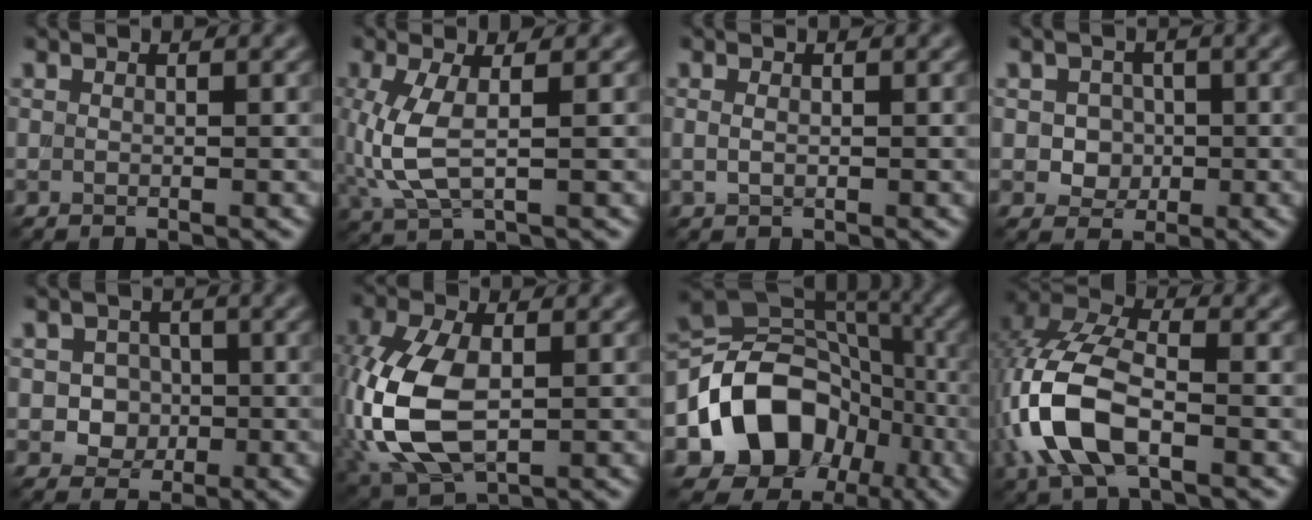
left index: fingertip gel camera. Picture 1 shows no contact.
{"total": 4.7, "force": [0.0, 1.8, 4.3], "torque": [-0.119, -0.007, 0.000]}
{"total": 0.7, "force": [0.0, 0.5, 0.6], "torque": [-0.016, -0.001, -0.001]}
{"total": 2.5, "force": [-0.1, 2.3, 1.0], "torque": [-0.003, 0.002, -0.010]}
{"total": 3.0, "force": [-0.4, 2.7, 1.2], "torque": [-0.002, -0.001, -0.020]}
{"total": 10.9, "force": [-1.5, 6.2, 8.9], "torque": [-0.219, -0.004, -0.032]}
{"total": 11.5, "force": [-4.0, 9.1, 5.8], "torque": [-0.086, 0.012, -0.079]}
{"total": 9.2, "force": [-2.6, 4.8, 7.4], "torque": [-0.171, 0.012, -0.062]}